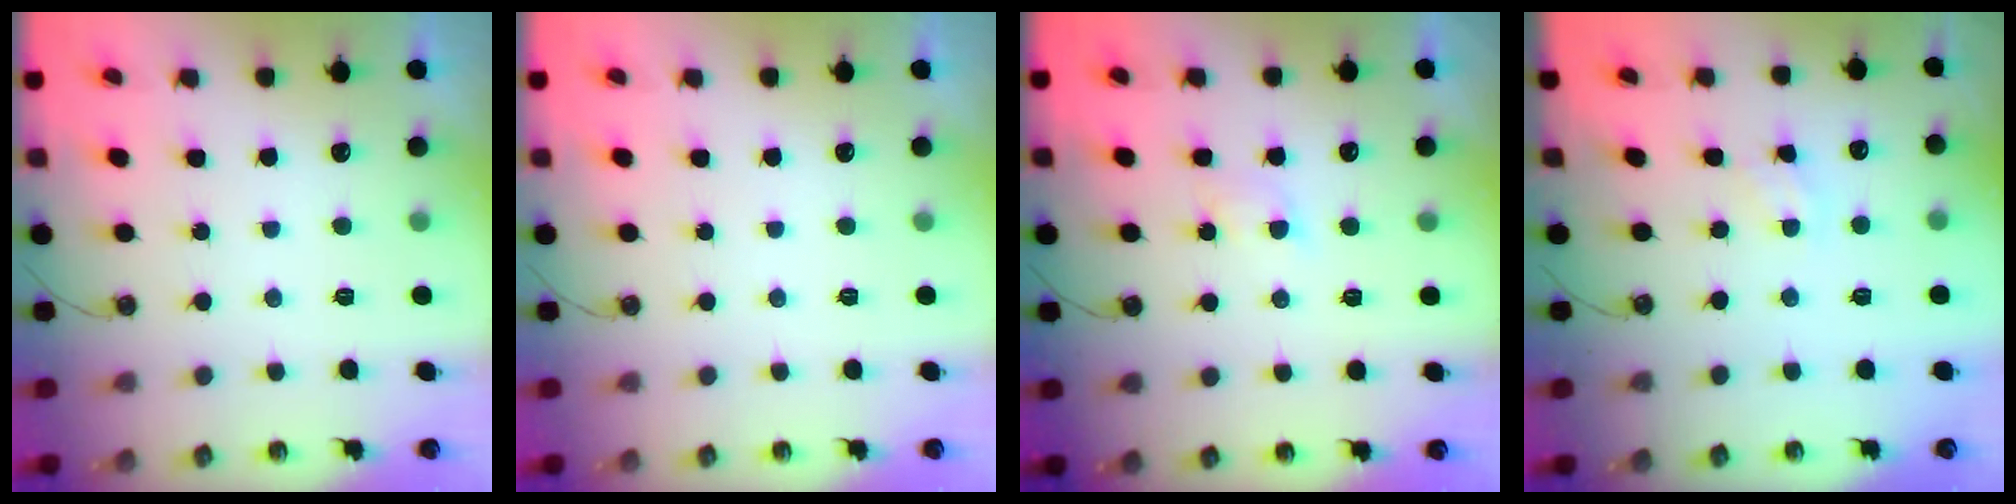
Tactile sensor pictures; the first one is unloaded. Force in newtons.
{"total": 0.0}
{"total": 3.2, "press": 3.2, "slide": 0.6}
{"total": 2.4, "press": 2.3, "slide": 0.4}